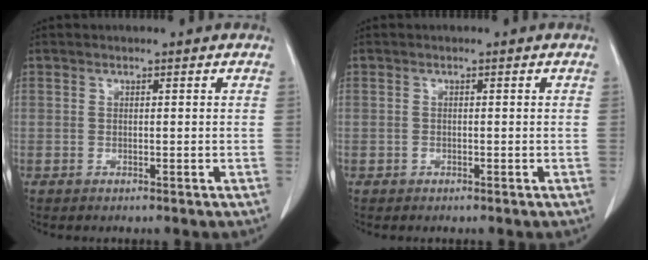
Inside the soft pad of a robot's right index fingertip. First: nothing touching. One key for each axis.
{"total": 0.7, "fx": -0.4, "fy": 0.5, "fz": 0.0, "tx": 0.000, "ty": 0.004, "tz": -0.008}